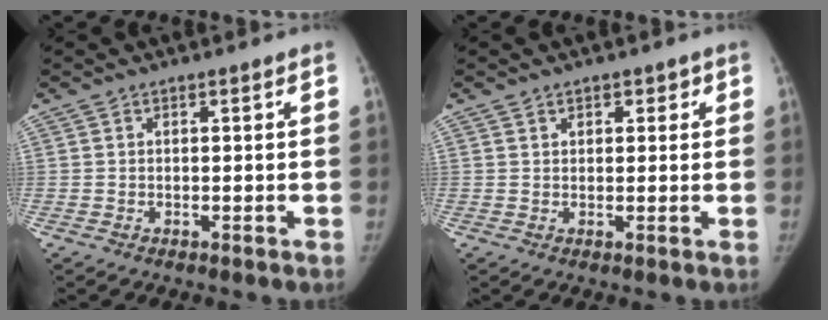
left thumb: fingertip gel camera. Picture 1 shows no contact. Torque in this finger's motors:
{"motor_torque": [-0.13, 0.08, 0.08, 0.32, -0.03]}